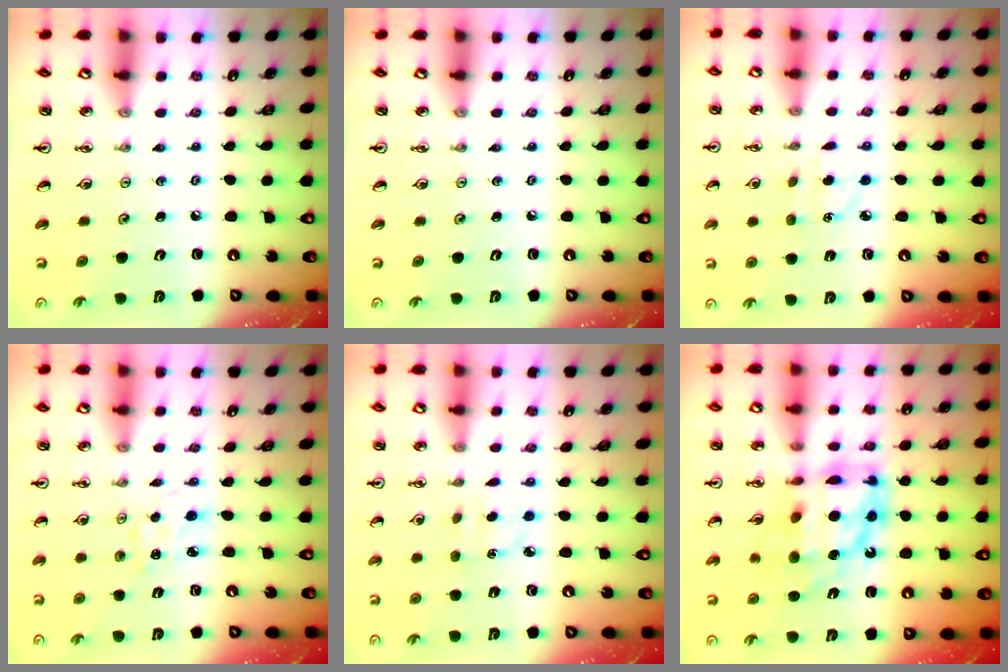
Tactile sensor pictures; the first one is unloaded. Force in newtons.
{"total": 0.0}
{"total": 3.4, "press": 3.3, "slide": 0.7}
{"total": 1.5, "press": 1.4, "slide": 0.4}
{"total": 2.8, "press": 2.7, "slide": 0.7}
{"total": 14.5, "press": 14.5, "slide": 1.3}